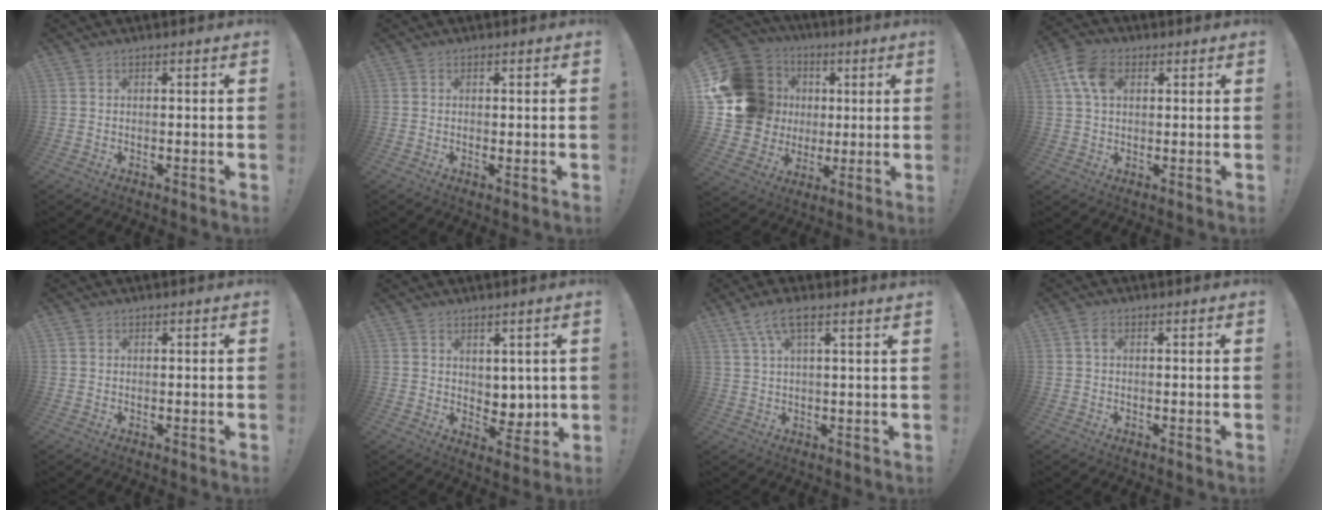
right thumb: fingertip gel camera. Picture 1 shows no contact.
{"total": 0.5, "force": [0.2, 0.2, 0.4], "torque": [0.000, -0.003, 0.003]}
{"total": 21.1, "force": [3.1, 18.5, 9.7], "torque": [-0.165, -0.007, 0.106]}
{"total": 9.8, "force": [2.9, 6.6, 6.5], "torque": [-0.126, 0.008, 0.056]}
{"total": 0.7, "force": [0.4, 0.6, 0.0], "torque": [0.006, -0.002, 0.006]}
{"total": 6.1, "force": [2.7, 5.0, 2.2], "torque": [-0.015, -0.032, 0.057]}
{"total": 5.9, "force": [3.3, 0.7, 4.8], "torque": [-0.093, -0.008, 0.059]}
{"total": 1.5, "force": [0.3, 0.8, 1.2], "torque": [-0.019, 0.002, 0.002]}